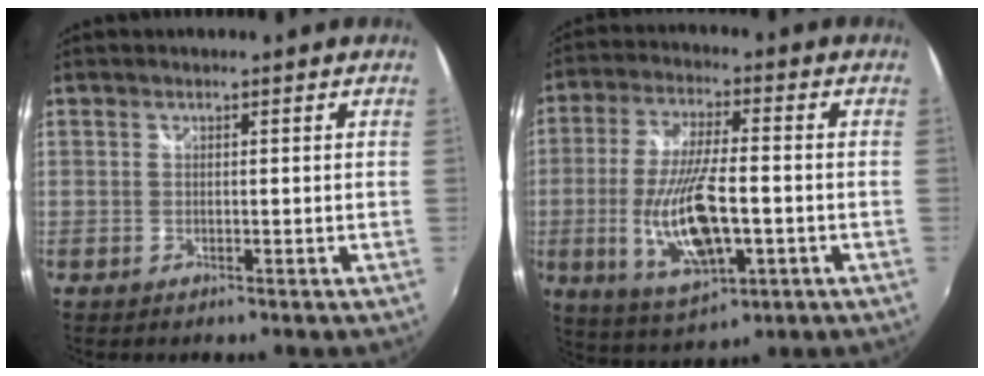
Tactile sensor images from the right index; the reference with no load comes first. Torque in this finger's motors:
{"motor_torque": [2.01, -0.13, 0.81, 0.21]}